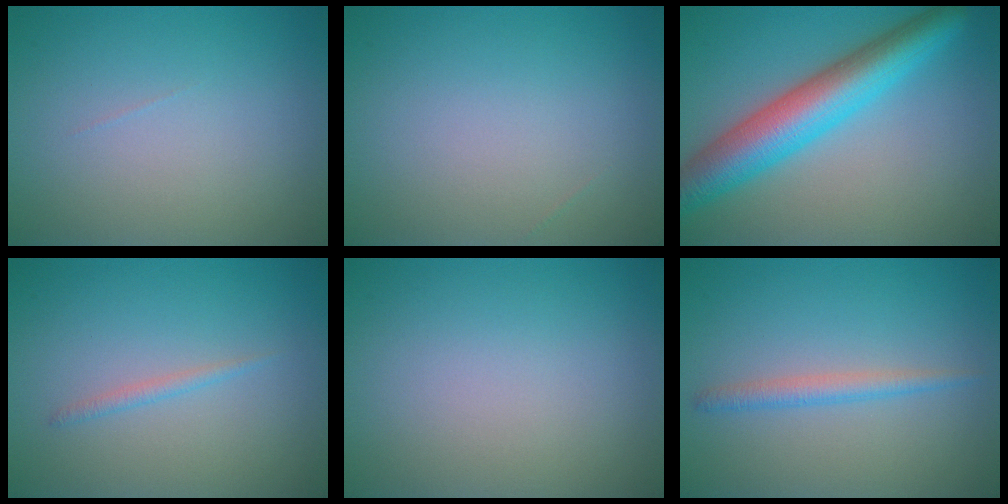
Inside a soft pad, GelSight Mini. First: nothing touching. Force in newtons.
{"total": 0.0}
{"total": 7.7, "press": 7.7, "slide": 0.2}
{"total": 0.9, "press": 0.9, "slide": 0.1}
{"total": 0.0}
{"total": 1.7, "press": 1.7, "slide": 0.1}